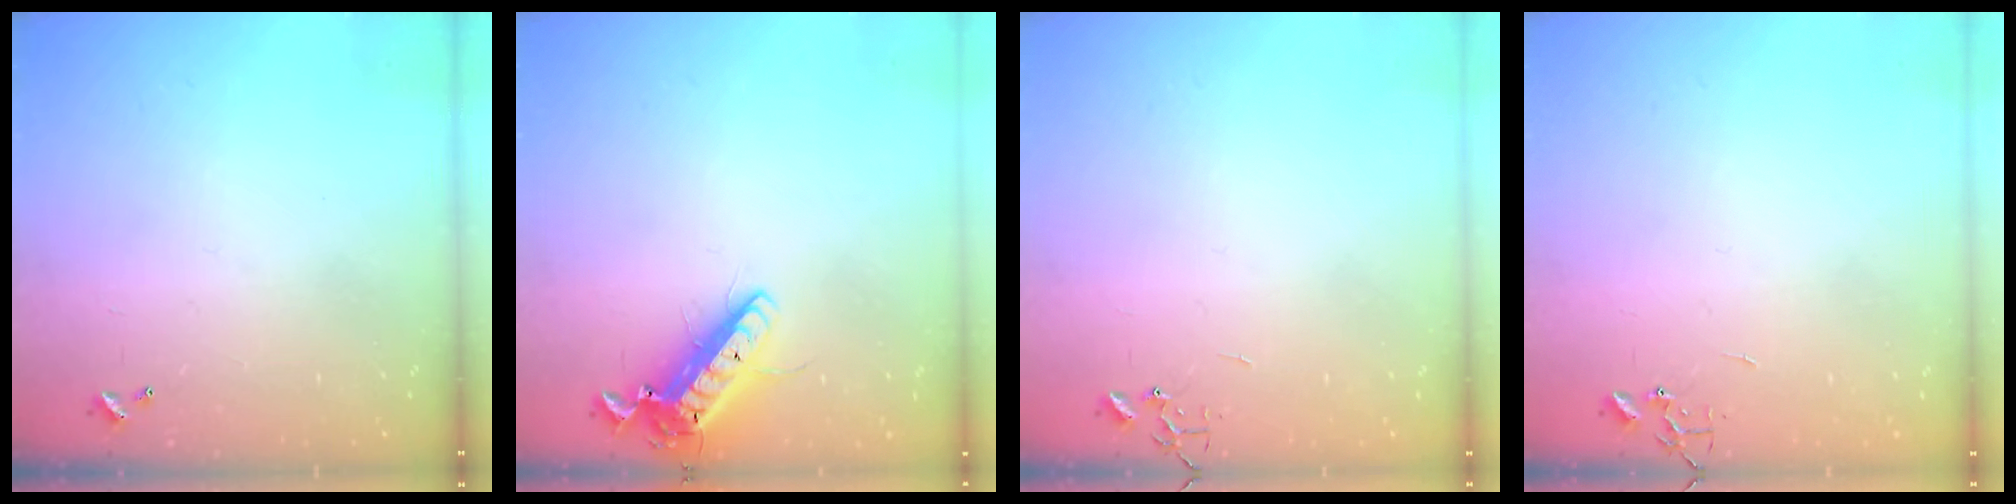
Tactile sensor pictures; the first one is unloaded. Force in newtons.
{"total": 14.7, "press": 14.4, "slide": 2.9}
{"total": 0.0}
{"total": 0.0}